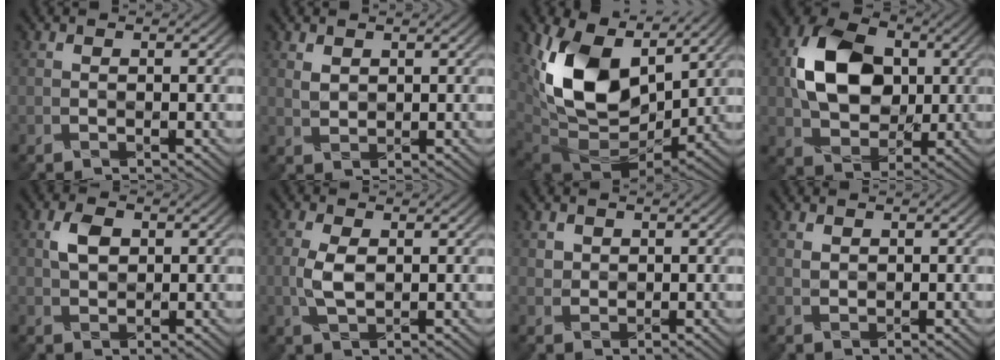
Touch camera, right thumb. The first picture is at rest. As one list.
[{"total": 1.2, "force": [1.0, 0.6, 0.1], "torque": [-0.009, -0.006, 0.027]}, {"total": 15.5, "force": [5.1, 9.9, 10.8], "torque": [-0.221, -0.002, 0.102]}, {"total": 10.4, "force": [1.6, 7.7, 6.7], "torque": [-0.147, 0.013, 0.026]}, {"total": 2.9, "force": [1.0, 2.0, 1.9], "torque": [-0.043, 0.001, 0.021]}, {"total": 2.9, "force": [0.0, 1.4, 2.5], "torque": [-0.067, -0.003, 0.004]}, {"total": 1.4, "force": [1.0, 0.9, -0.3], "torque": [0.003, -0.007, 0.025]}, {"total": 0.7, "force": [0.6, 0.2, -0.3], "torque": [0.001, -0.005, 0.018]}]